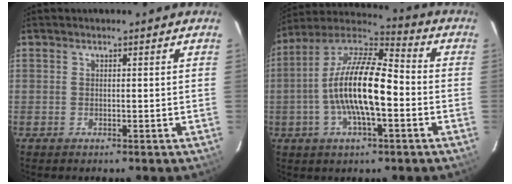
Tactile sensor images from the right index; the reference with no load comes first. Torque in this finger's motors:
{"motor_torque": [0.77, -0.17, 1.05, 0.21]}